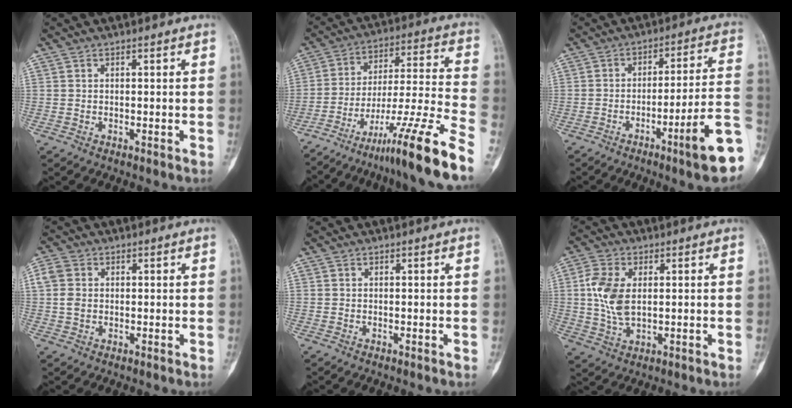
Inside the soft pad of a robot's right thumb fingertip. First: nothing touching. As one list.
[{"total": 20.1, "force": [-13.8, 1.0, 14.5], "torque": [-0.230, 0.079, -0.223]}, {"total": 14.2, "force": [-6.1, 0.9, 12.8], "torque": [-0.167, 0.029, -0.090]}, {"total": 3.8, "force": [0.5, 3.0, 2.2], "torque": [-0.051, 0.008, 0.007]}, {"total": 0.0}, {"total": 8.5, "force": [1.0, 4.9, 6.9], "torque": [-0.148, -0.002, 0.023]}]